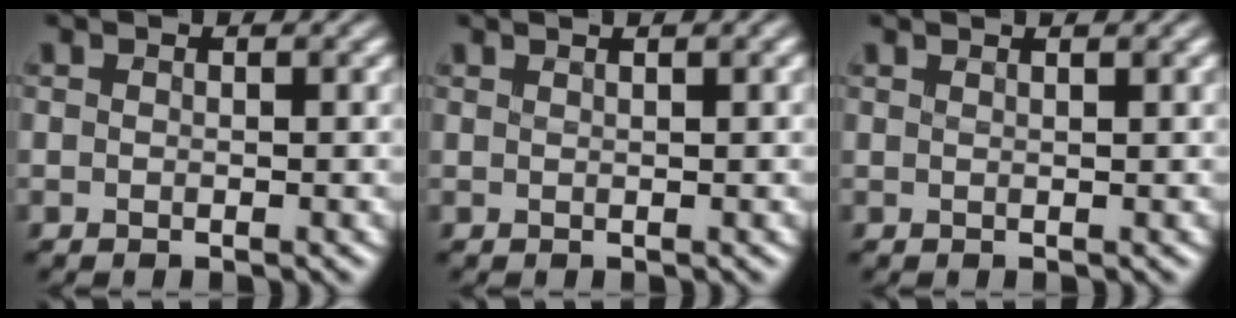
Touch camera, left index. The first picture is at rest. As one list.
[{"total": 3.5, "force": [2.0, 1.5, 2.4], "torque": [-0.010, 0.014, -0.003]}, {"total": 2.6, "force": [1.7, 1.0, 1.7], "torque": [-0.001, 0.005, -0.006]}]